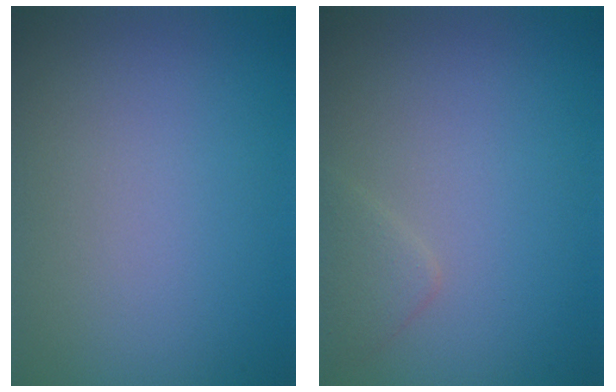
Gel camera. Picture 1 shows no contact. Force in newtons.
{"total": 1.3, "press": 1.3, "slide": 0.1}